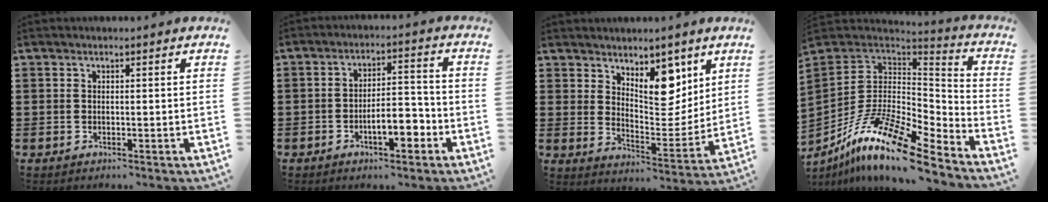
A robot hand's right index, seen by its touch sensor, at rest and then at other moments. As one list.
[{"total": 6.9, "force": [-3.2, 2.5, 5.6], "torque": [-0.098, 0.008, -0.057]}, {"total": 8.6, "force": [5.9, 4.5, 4.4], "torque": [-0.063, -0.039, 0.099]}, {"total": 15.8, "force": [-10.1, 4.6, 11.1], "torque": [-0.221, 0.028, -0.189]}]